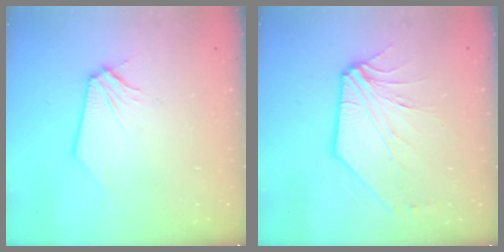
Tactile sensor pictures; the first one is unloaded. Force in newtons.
{"total": 9.5, "press": 9.4, "slide": 1.2}